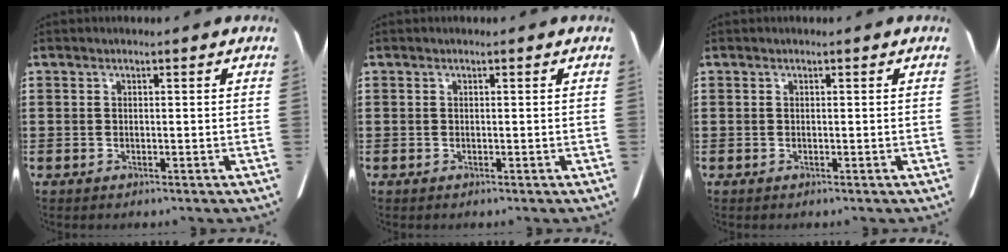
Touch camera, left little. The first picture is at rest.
{"total": 0.0}
{"total": 0.0}